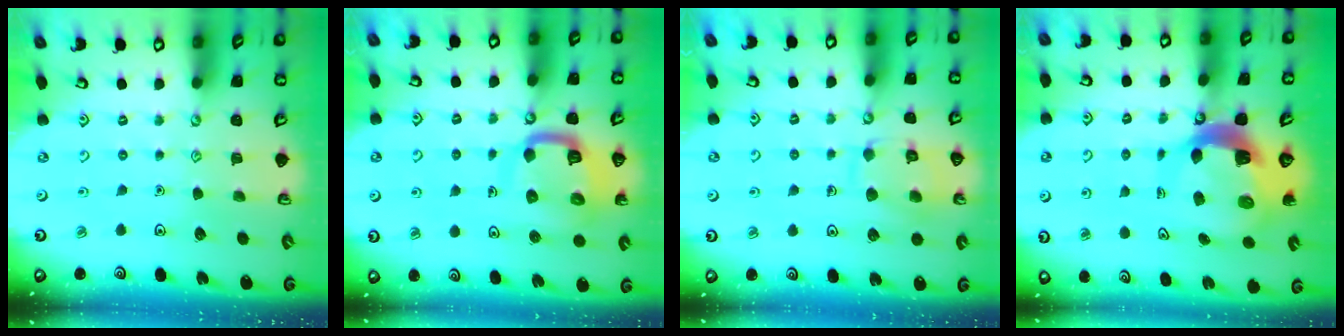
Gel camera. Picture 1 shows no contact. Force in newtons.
{"total": 10.8, "press": 10.8, "slide": 1.1}
{"total": 10.9, "press": 10.9, "slide": 0.5}
{"total": 9.5, "press": 9.4, "slide": 1.4}